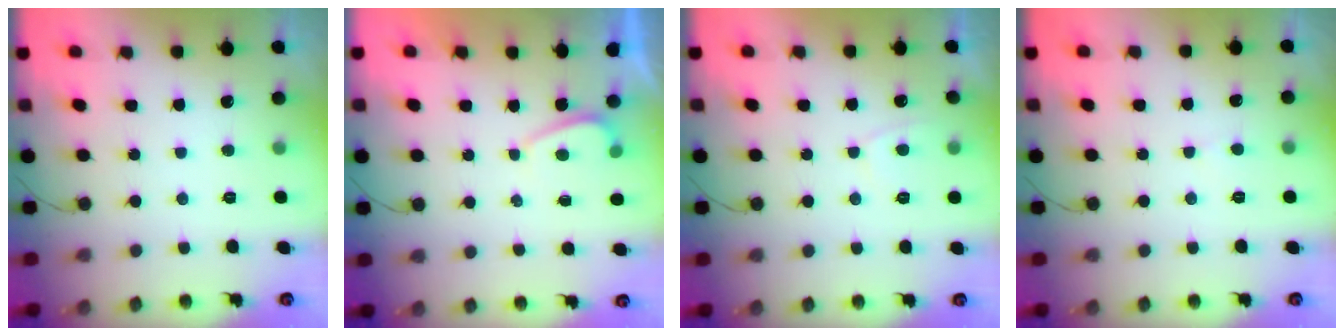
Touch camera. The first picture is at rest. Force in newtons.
{"total": 0.6, "press": 0.4, "slide": 0.5}
{"total": 2.0, "press": 1.9, "slide": 0.6}
{"total": 2.9, "press": 2.9, "slide": 0.4}